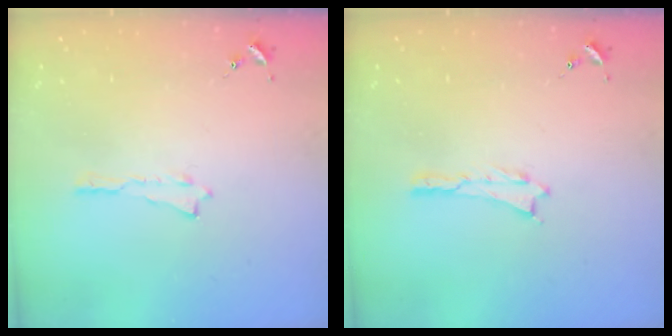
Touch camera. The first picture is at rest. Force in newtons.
{"total": 0.0}